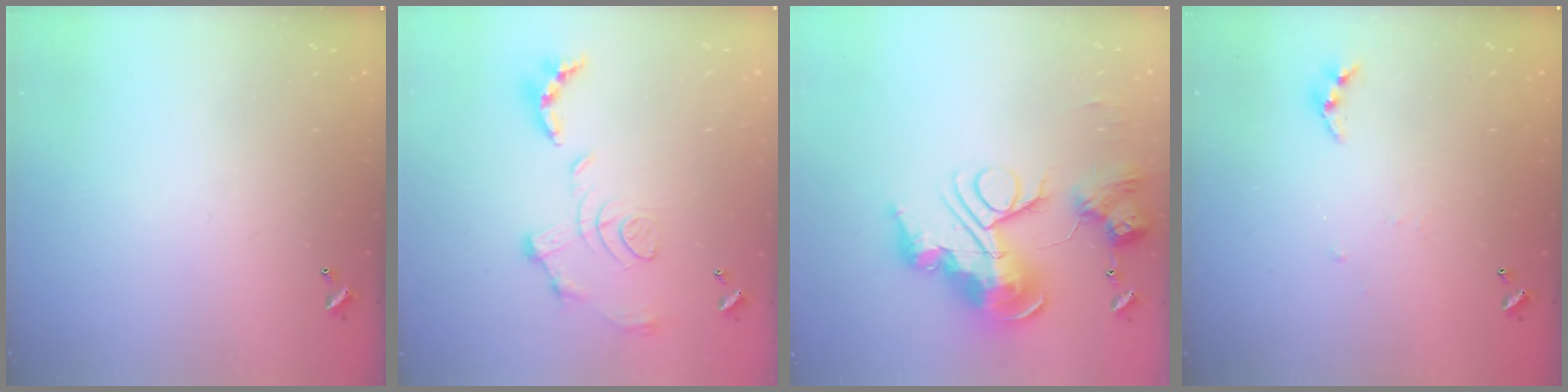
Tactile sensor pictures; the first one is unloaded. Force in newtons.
{"total": 1.5, "press": 0.8, "slide": 1.3}
{"total": 0.7, "press": 0.7, "slide": 0.0}
{"total": 4.7, "press": 4.7, "slide": 0.4}